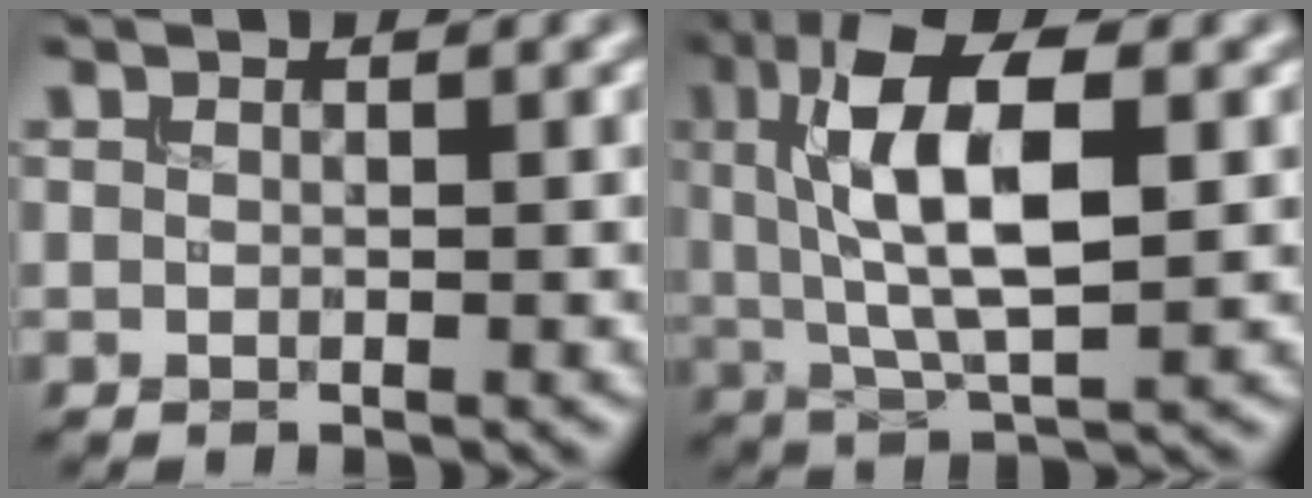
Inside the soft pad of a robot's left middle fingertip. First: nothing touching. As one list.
[{"total": 10.1, "force": [1.9, 3.6, 9.2], "torque": [-0.168, 0.011, 0.028]}]